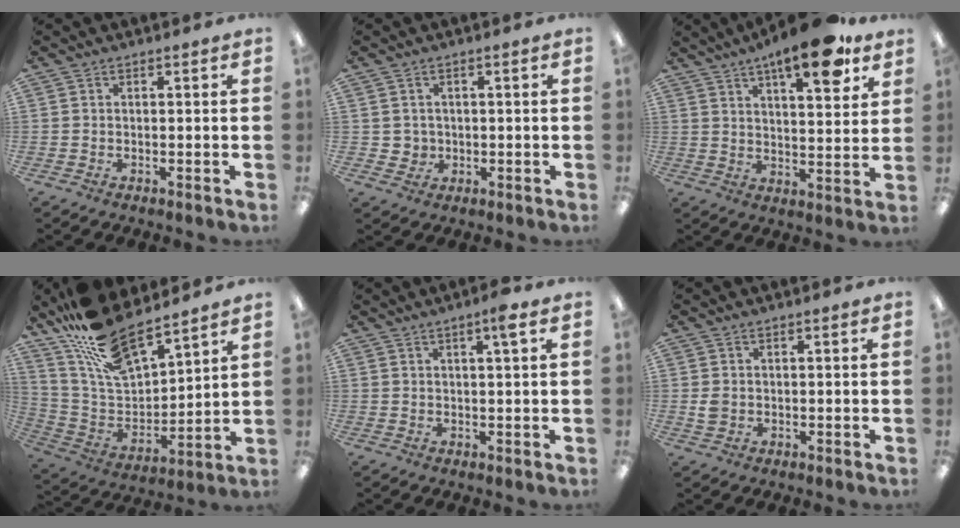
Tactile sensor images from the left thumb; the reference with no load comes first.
{"total": 2.6, "force": [0.7, 2.5, 0.1], "torque": [-0.010, 0.004, 0.012]}
{"total": 14.0, "force": [9.5, 4.0, 9.5], "torque": [-0.131, -0.051, 0.151]}
{"total": 18.1, "force": [15.1, 5.6, 8.3], "torque": [-0.187, -0.091, 0.274]}
{"total": 3.6, "force": [2.0, 0.3, 3.0], "torque": [-0.048, -0.004, 0.028]}
{"total": 2.3, "force": [0.1, 1.9, 1.2], "torque": [-0.015, 0.002, 0.000]}